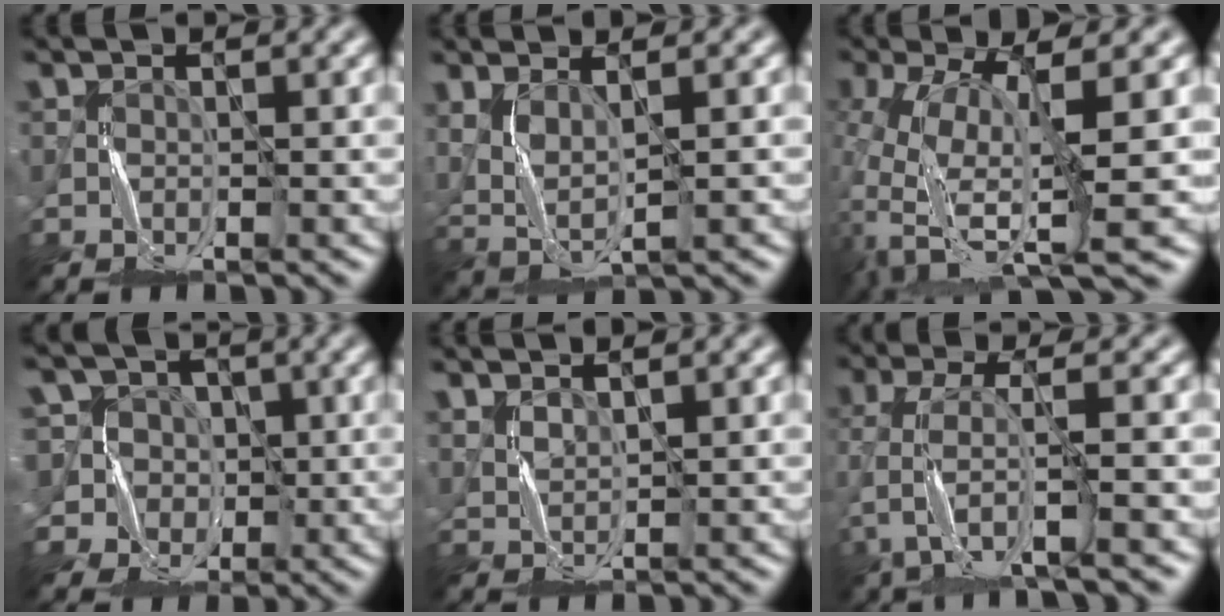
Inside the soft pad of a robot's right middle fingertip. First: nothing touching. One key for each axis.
{"total": 3.3, "fx": 1.1, "fy": 1.1, "fz": 2.9, "tx": -0.071, "ty": -0.008, "tz": 0.034}
{"total": 8.6, "fx": -1.6, "fy": 3.2, "fz": 7.8, "tx": -0.159, "ty": -0.012, "tz": -0.034}
{"total": 8.1, "fx": 2.8, "fy": 7.2, "fz": 2.5, "tx": -0.055, "ty": 0.029, "tz": 0.026}
{"total": 1.7, "fx": 1.5, "fy": 0.5, "fz": 0.6, "tx": -0.017, "ty": 0.000, "tz": 0.034}
{"total": 4.8, "fx": -2.3, "fy": 1.0, "fz": 4.0, "tx": -0.089, "ty": -0.005, "tz": -0.048}